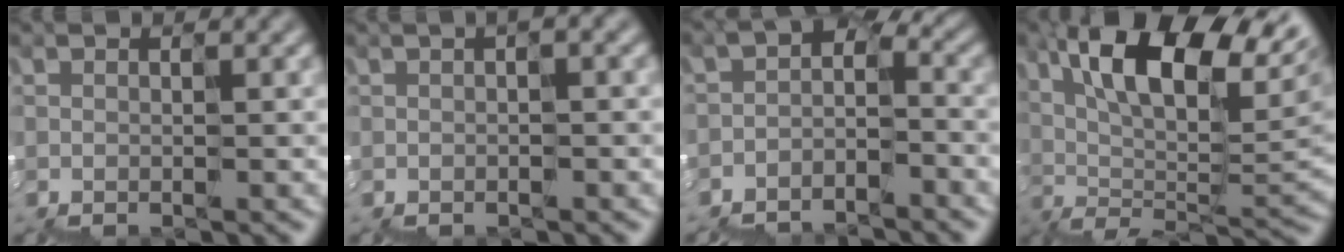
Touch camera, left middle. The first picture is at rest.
{"total": 1.6, "force": [0.1, 0.5, 1.5], "torque": [-0.015, 0.006, 0.004]}
{"total": 4.2, "force": [-3.6, 1.7, 1.4], "torque": [-0.042, -0.006, -0.058]}
{"total": 12.9, "force": [4.9, 5.9, 10.3], "torque": [-0.177, 0.024, 0.081]}